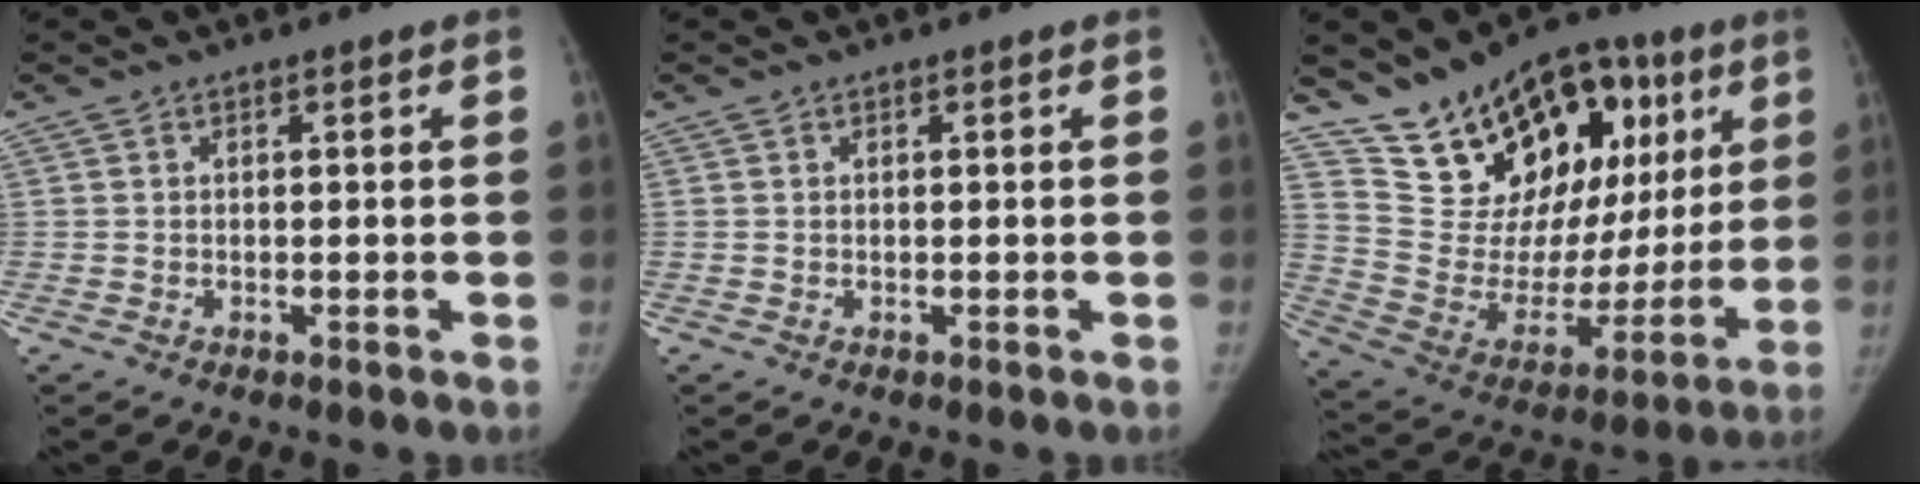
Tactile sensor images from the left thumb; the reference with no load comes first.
{"total": 0.0}
{"total": 24.5, "force": [12.1, 14.9, 15.3], "torque": [-0.170, -0.018, 0.213]}